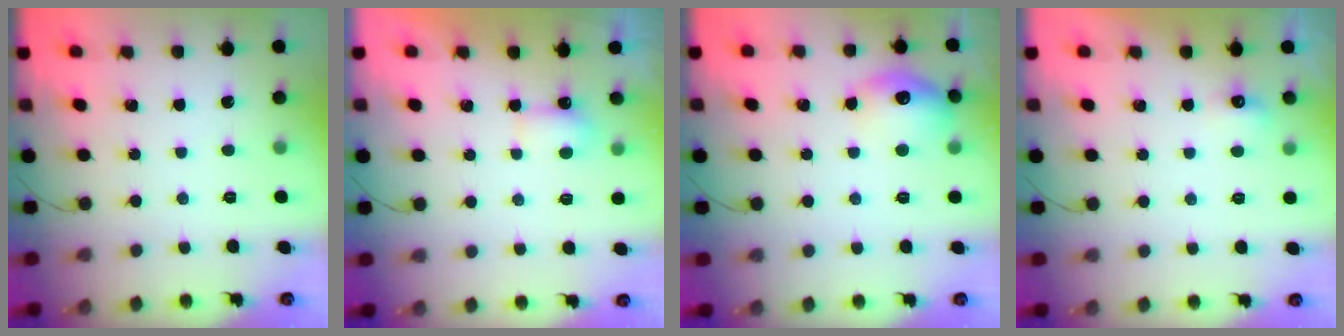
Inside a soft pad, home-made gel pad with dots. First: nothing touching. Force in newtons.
{"total": 3.6, "press": 3.4, "slide": 1.2}
{"total": 12.5, "press": 12.5, "slide": 0.9}
{"total": 3.9, "press": 3.7, "slide": 1.0}